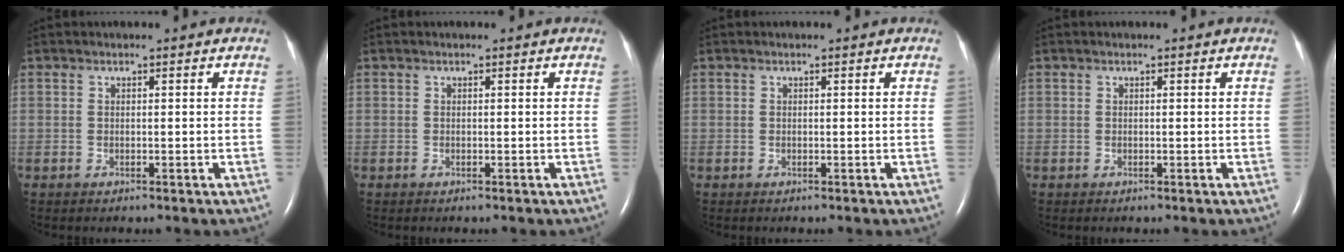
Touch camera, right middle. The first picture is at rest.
{"total": 0.0}
{"total": 0.0}
{"total": 0.0}